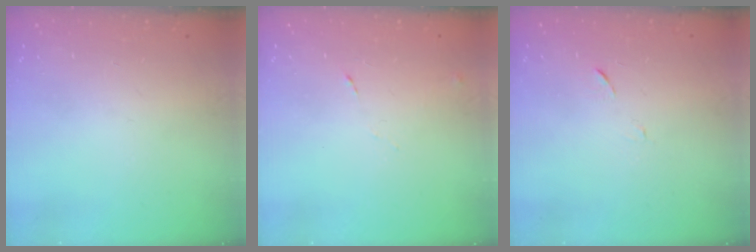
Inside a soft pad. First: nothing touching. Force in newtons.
{"total": 4.1, "press": 4.1, "slide": 0.7}
{"total": 5.0, "press": 4.9, "slide": 0.6}